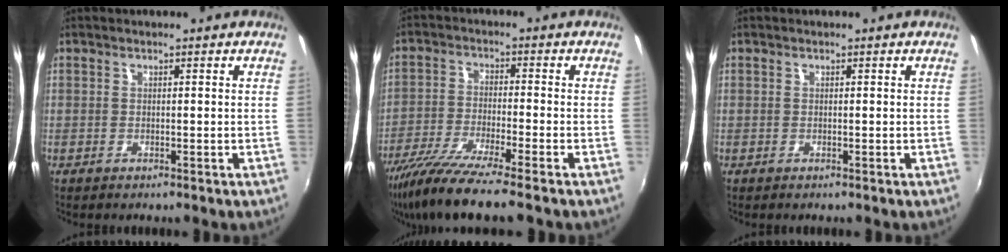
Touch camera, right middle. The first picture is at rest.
{"total": 11.7, "force": [-9.2, 0.3, 7.2], "torque": [-0.160, -0.036, -0.170]}
{"total": 0.0}